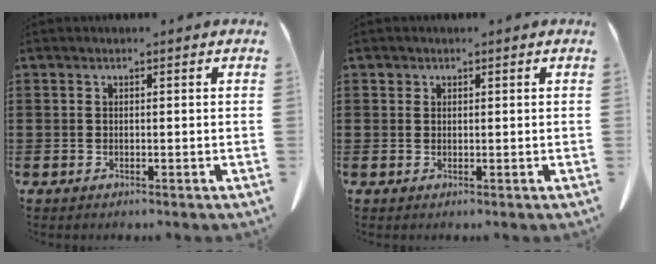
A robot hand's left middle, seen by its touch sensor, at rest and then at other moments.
{"total": 0.8, "force": [0.5, 0.6, 0.1], "torque": [-0.005, 0.000, 0.011]}